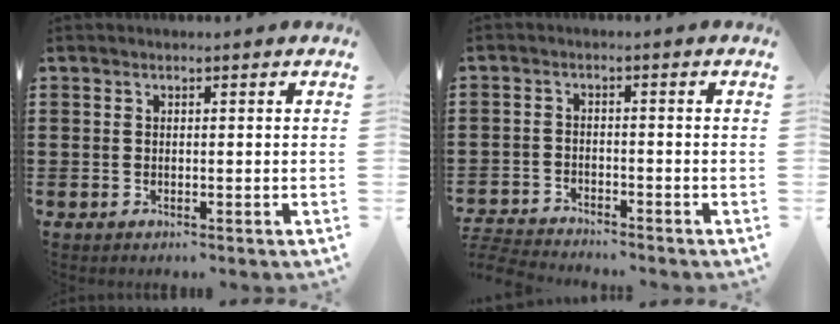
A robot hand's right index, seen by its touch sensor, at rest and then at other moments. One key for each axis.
{"total": 3.5, "fx": -3.5, "fy": 0.1, "fz": 0.1, "tx": -0.013, "ty": -0.005, "tz": -0.078}